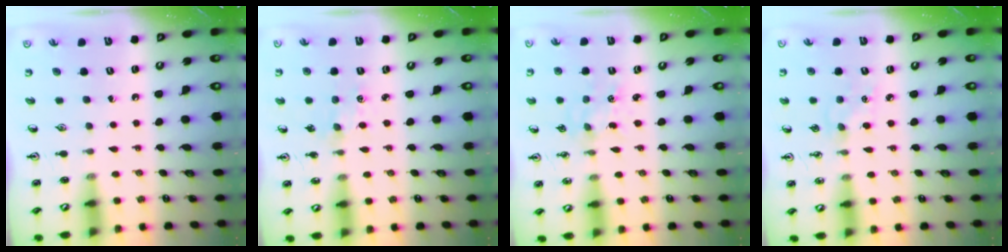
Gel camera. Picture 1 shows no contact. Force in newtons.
{"total": 1.2, "press": 1.2, "slide": 0.2}
{"total": 2.2, "press": 2.2, "slide": 0.3}
{"total": 5.7, "press": 5.7, "slide": 0.7}